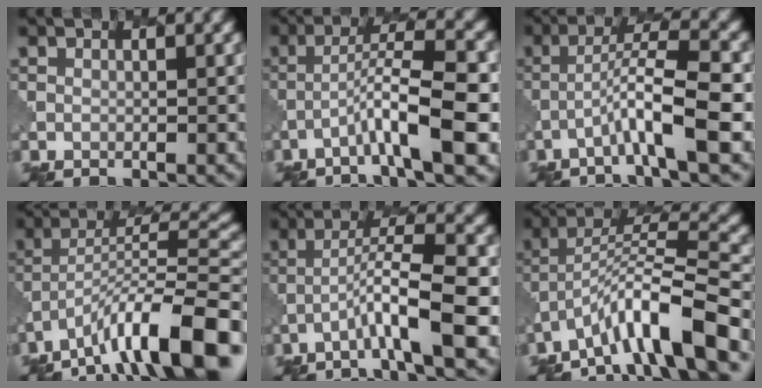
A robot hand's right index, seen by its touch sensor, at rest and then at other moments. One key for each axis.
{"total": 6.9, "fx": -2.7, "fy": 0.8, "fz": 6.3, "tx": -0.105, "ty": 0.017, "tz": -0.051}
{"total": 5.7, "fx": -2.2, "fy": 0.3, "fz": 5.2, "tx": -0.092, "ty": 0.018, "tz": -0.046}
{"total": 12.3, "fx": -7.8, "fy": 3.1, "fz": 9.0, "tx": -0.133, "ty": 0.012, "tz": -0.137}
{"total": 6.2, "fx": -2.5, "fy": 0.6, "fz": 5.7, "tx": -0.097, "ty": 0.018, "tz": -0.050}
{"total": 8.8, "fx": -5.6, "fy": 1.7, "fz": 6.6, "tx": -0.104, "ty": 0.018, "tz": -0.101}